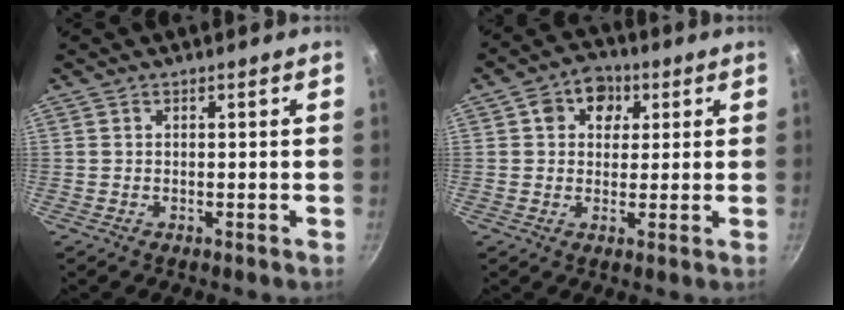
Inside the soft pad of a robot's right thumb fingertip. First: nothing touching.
{"total": 7.3, "force": [2.4, 5.9, 3.7], "torque": [-0.024, -0.001, 0.024]}